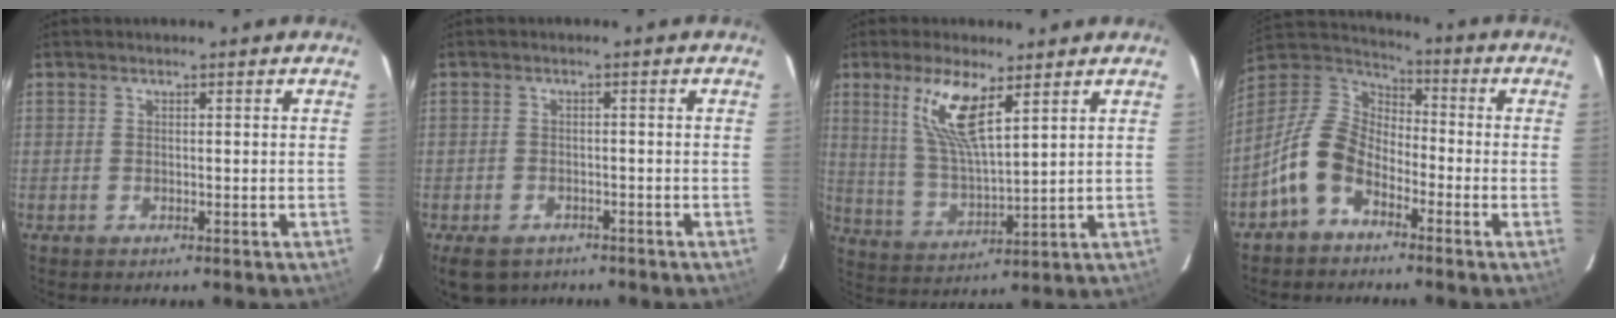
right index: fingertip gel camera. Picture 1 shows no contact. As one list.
[{"total": 7.5, "force": [-5.1, 4.5, 3.0], "torque": [-0.068, -0.006, -0.075]}, {"total": 10.8, "force": [5.8, 2.6, 8.7], "torque": [-0.174, 0.000, 0.120]}, {"total": 11.1, "force": [-5.8, 7.0, 6.4], "torque": [-0.136, 0.019, -0.121]}]